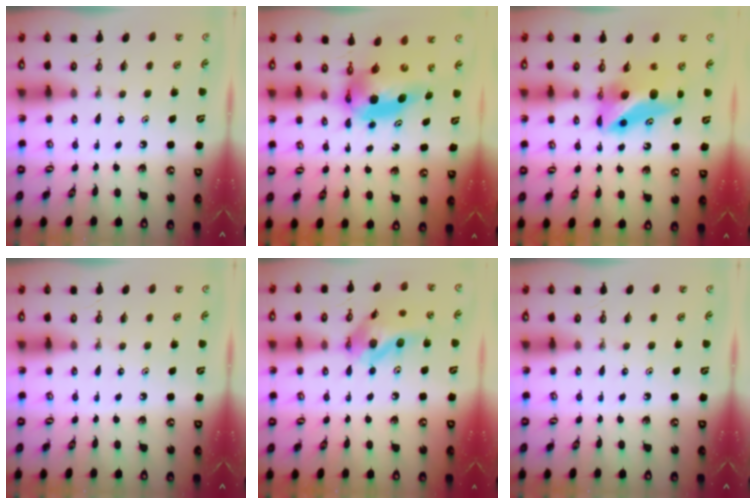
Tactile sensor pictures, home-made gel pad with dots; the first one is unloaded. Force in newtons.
{"total": 6.5, "press": 6.5, "slide": 0.9}
{"total": 11.0, "press": 8.1, "slide": 7.5}
{"total": 0.0}
{"total": 14.8, "press": 14.7, "slide": 2.0}
{"total": 0.0}